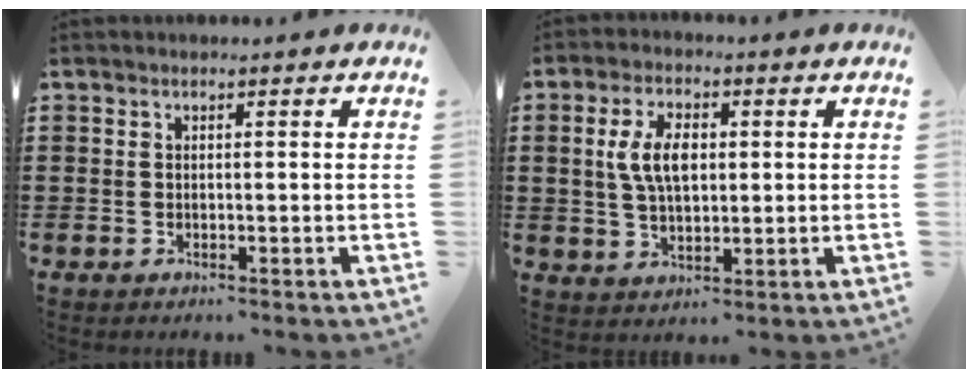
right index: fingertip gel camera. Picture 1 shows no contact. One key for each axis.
{"total": 6.8, "fx": 0.9, "fy": 3.5, "fz": 5.7, "tx": -0.133, "ty": 0.008, "tz": 0.010}